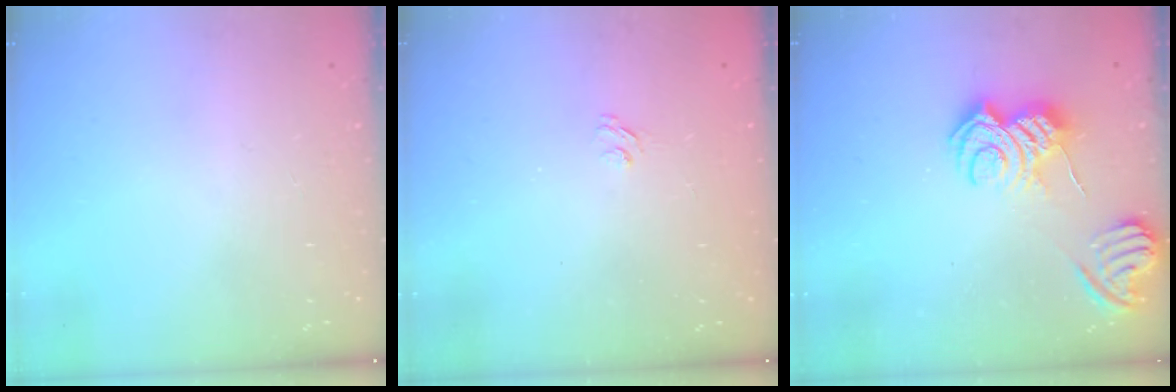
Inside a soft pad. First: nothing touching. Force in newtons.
{"total": 2.1, "press": 1.6, "slide": 1.2}
{"total": 9.3, "press": 9.3, "slide": 0.7}